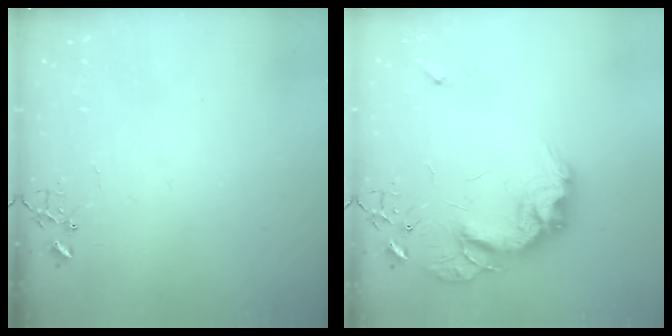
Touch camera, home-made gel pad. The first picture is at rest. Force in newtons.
{"total": 17.2, "press": 17.2, "slide": 0.9}